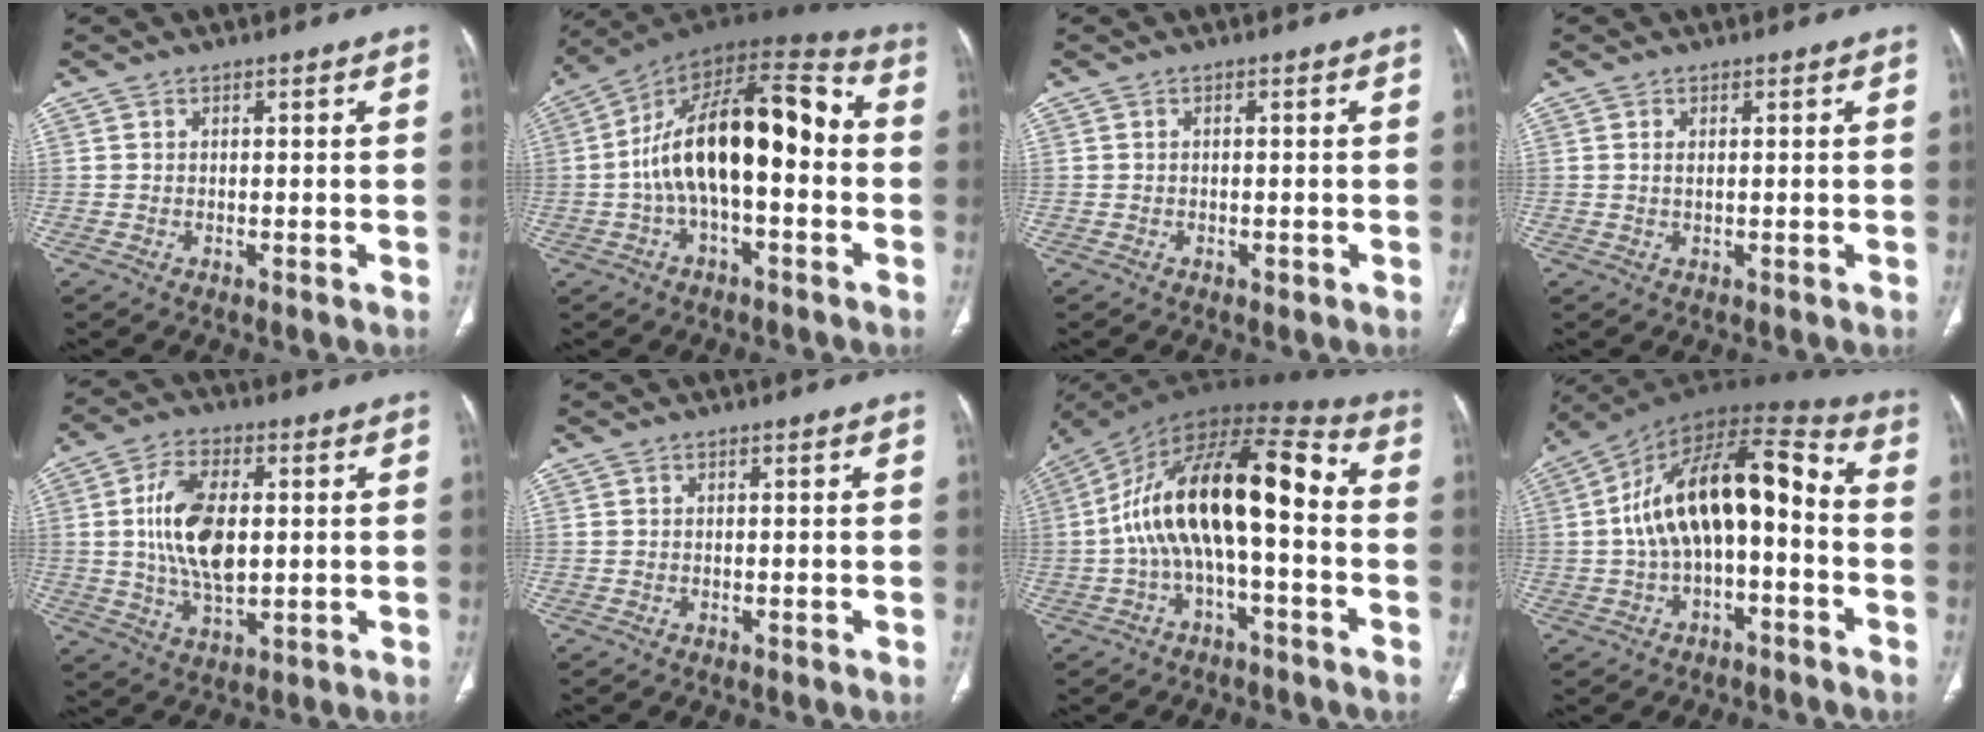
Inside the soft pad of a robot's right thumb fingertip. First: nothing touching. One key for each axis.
{"total": 20.7, "fx": -1.0, "fy": 9.5, "fz": 18.4, "tx": -0.294, "ty": 0.056, "tz": -0.021}
{"total": 0.7, "fx": -0.3, "fy": 0.4, "fz": 0.5, "tx": -0.009, "ty": -0.001, "tz": -0.004}
{"total": 1.1, "fx": 0.3, "fy": 0.4, "fz": 1.0, "tx": -0.023, "ty": 0.001, "tz": 0.009}
{"total": 14.1, "fx": 1.2, "fy": 7.2, "fz": 12.1, "tx": -0.231, "ty": 0.000, "tz": 0.024}
{"total": 0.0}
{"total": 19.1, "fx": -1.4, "fy": 7.8, "fz": 17.3, "tx": -0.298, "ty": 0.065, "tz": -0.028}
{"total": 18.3, "fx": -1.3, "fy": 9.1, "fz": 15.8, "tx": -0.260, "ty": 0.066, "tz": -0.025}